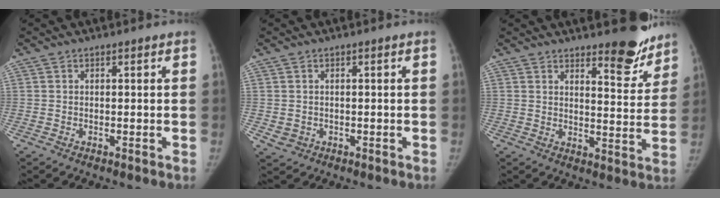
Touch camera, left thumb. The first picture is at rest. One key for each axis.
{"total": 2.2, "fx": -0.3, "fy": 2.0, "fz": 0.6, "tx": -0.004, "ty": 0.001, "tz": 0.004}
{"total": 9.6, "fx": 7.7, "fy": 2.9, "fz": 5.0, "tx": -0.031, "ty": -0.062, "tz": 0.105}